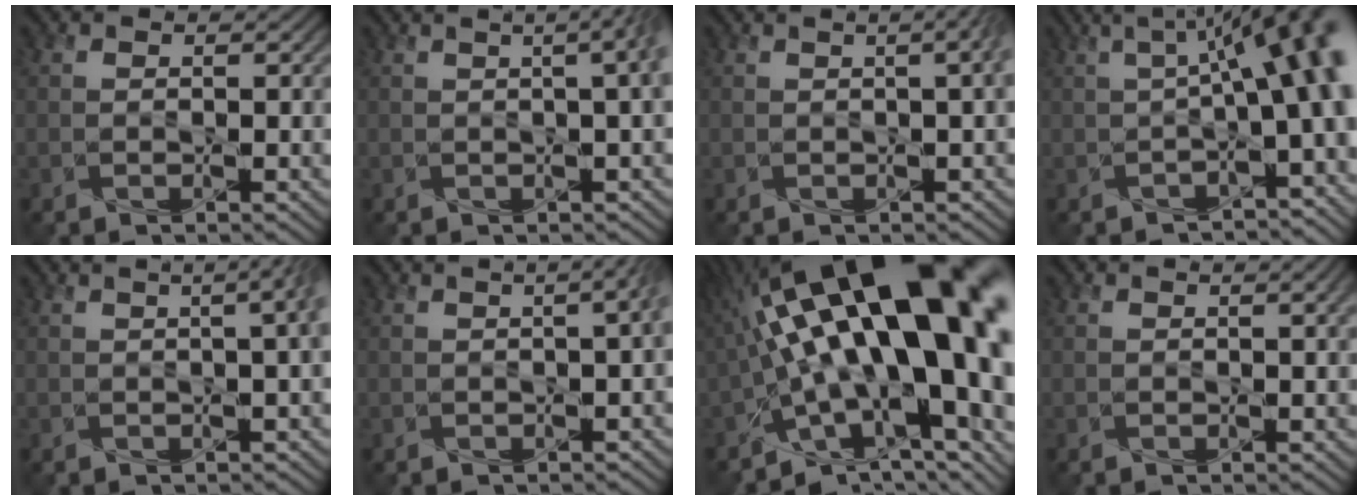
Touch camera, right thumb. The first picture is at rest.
{"total": 5.3, "force": [0.6, 1.3, 5.1], "torque": [-0.049, 0.020, -0.007]}
{"total": 3.8, "force": [0.1, 1.0, 3.6], "torque": [-0.033, 0.013, -0.003]}
{"total": 10.1, "force": [-0.1, 2.4, 9.8], "torque": [-0.138, 0.014, -0.005]}
{"total": 4.8, "force": [0.4, 1.2, 4.6], "torque": [-0.043, 0.019, -0.006]}
{"total": 3.5, "force": [-0.2, 0.9, 3.4], "torque": [-0.037, 0.009, -0.005]}
{"total": 20.9, "force": [1.9, 8.1, 19.2], "torque": [-0.304, -0.022, 0.032]}
{"total": 1.6, "force": [0.4, 0.4, 1.5], "torque": [-0.023, 0.004, 0.010]}